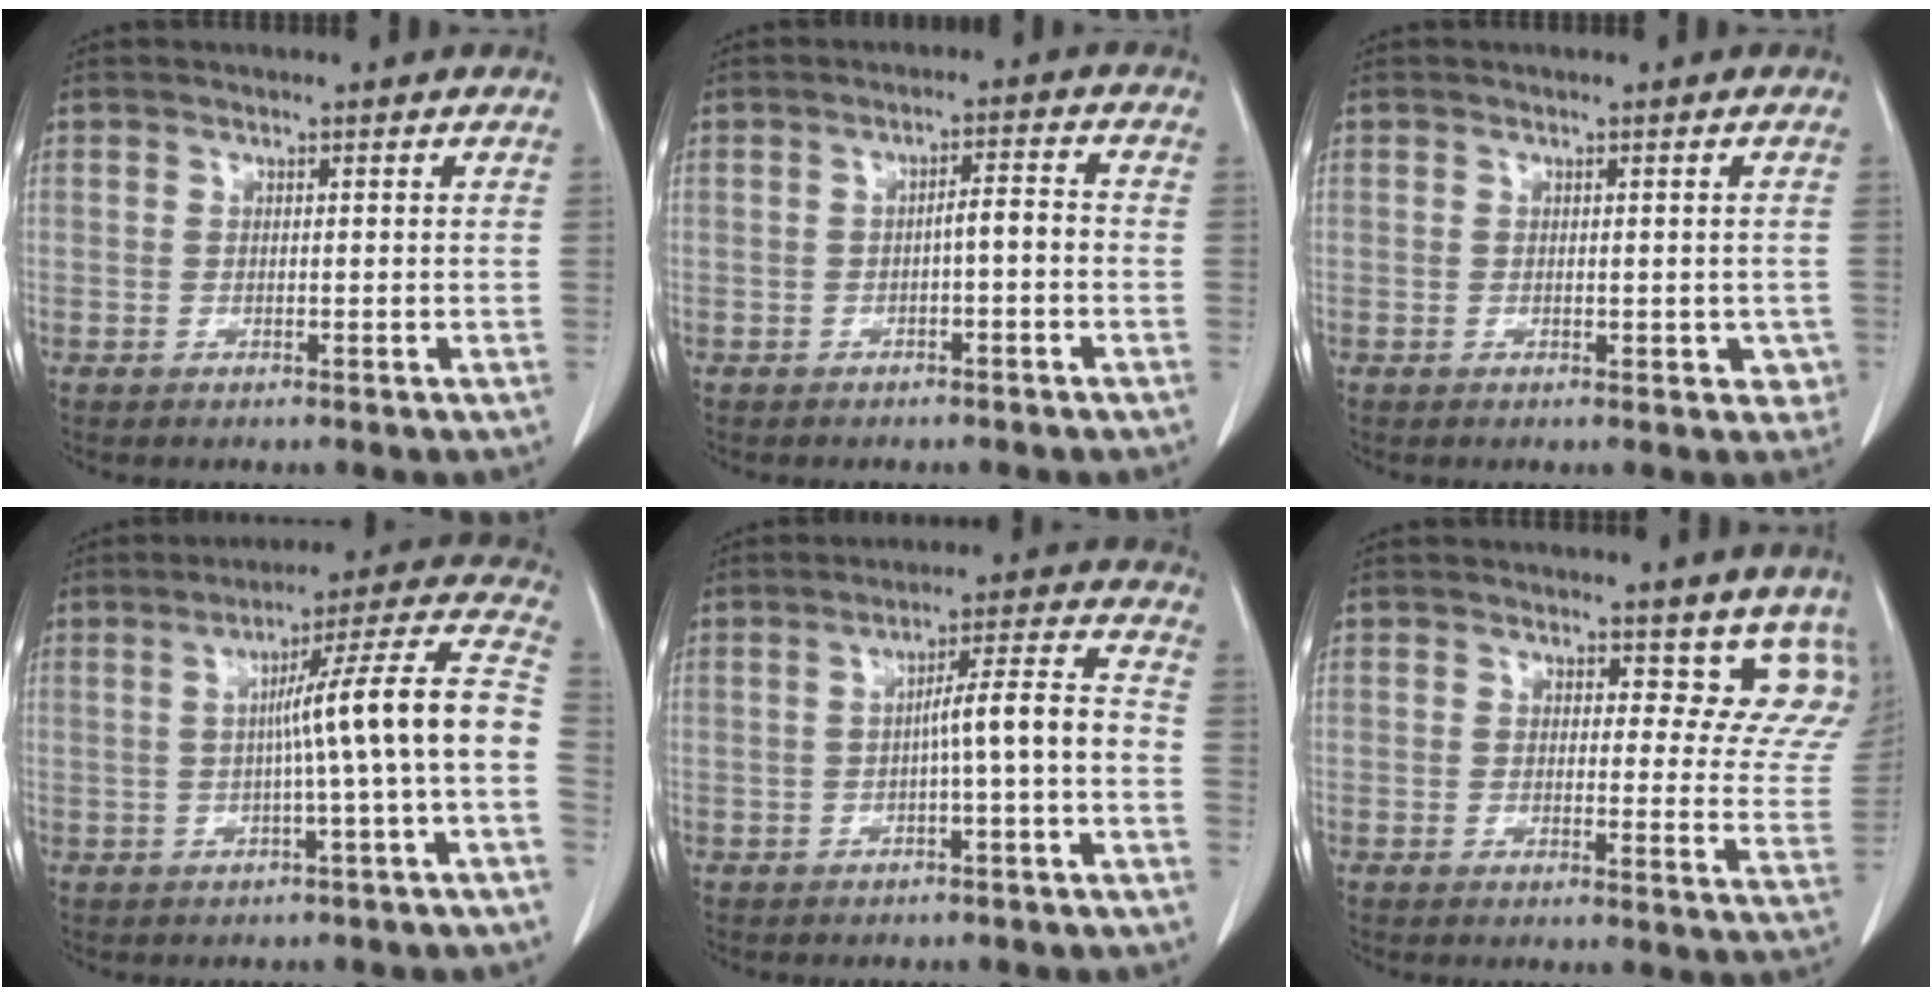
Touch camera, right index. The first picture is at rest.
{"total": 3.0, "force": [-0.9, 0.5, 2.8], "torque": [-0.042, 0.011, -0.014]}
{"total": 2.9, "force": [-0.5, 1.9, 2.1], "torque": [-0.006, 0.005, -0.002]}
{"total": 12.5, "force": [-1.5, -1.4, 12.3], "torque": [-0.165, 0.031, -0.025]}
{"total": 6.5, "force": [-1.7, -0.1, 6.3], "torque": [-0.093, 0.024, -0.022]}
{"total": 8.2, "force": [6.9, 3.9, 2.0], "torque": [0.017, -0.018, 0.052]}